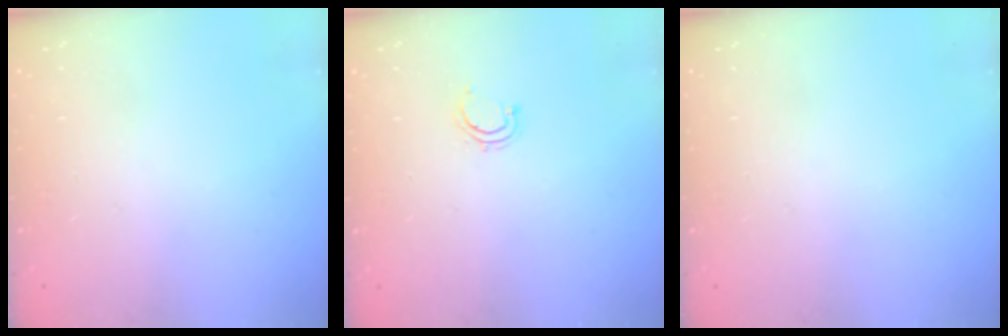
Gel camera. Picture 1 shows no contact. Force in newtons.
{"total": 3.7, "press": 3.5, "slide": 1.2}
{"total": 0.0}